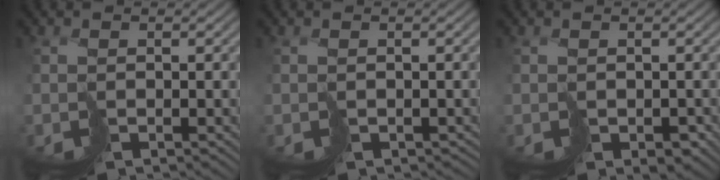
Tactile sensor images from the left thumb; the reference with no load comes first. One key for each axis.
{"total": 0.8, "fx": -0.4, "fy": 0.6, "fz": 0.2, "tx": 0.002, "ty": -0.005, "tz": -0.006}
{"total": 1.9, "fx": -0.5, "fy": 1.5, "fz": 1.1, "tx": -0.013, "ty": -0.005, "tz": -0.002}